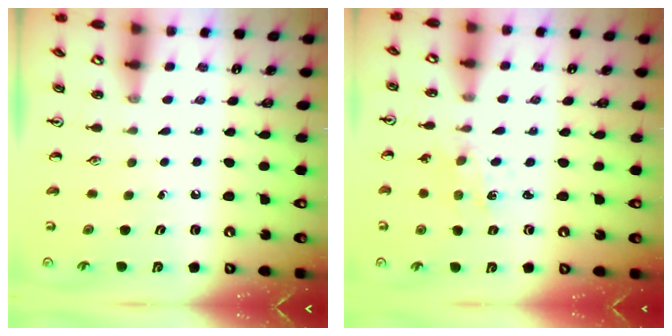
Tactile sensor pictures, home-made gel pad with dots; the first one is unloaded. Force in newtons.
{"total": 1.5, "press": 1.5, "slide": 0.3}